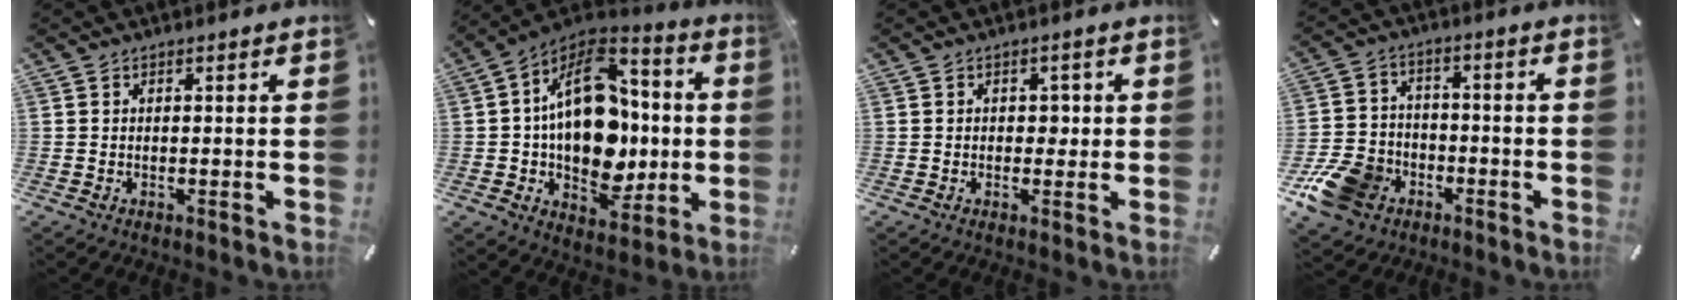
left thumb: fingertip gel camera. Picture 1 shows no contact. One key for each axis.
{"total": 21.3, "fx": 0.4, "fy": 15.1, "fz": 15.0, "tx": -0.230, "ty": -0.004, "tz": 0.014}
{"total": 2.3, "fx": 0.1, "fy": 1.9, "fz": 1.3, "tx": -0.011, "ty": 0.002, "tz": -0.007}
{"total": 12.4, "fx": -6.1, "fy": 9.7, "fz": 4.6, "tx": -0.088, "ty": 0.051, "tz": -0.104}